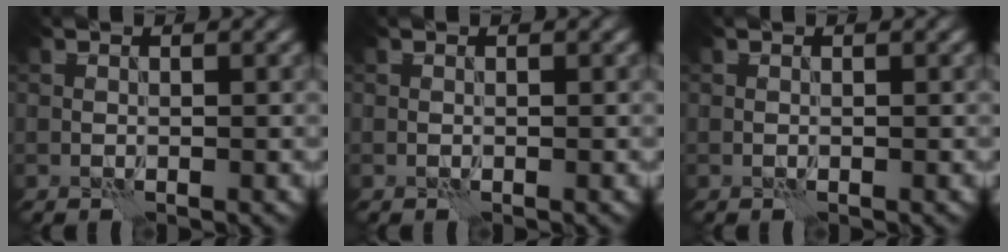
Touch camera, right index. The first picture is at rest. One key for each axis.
{"total": 0.0}
{"total": 0.0}